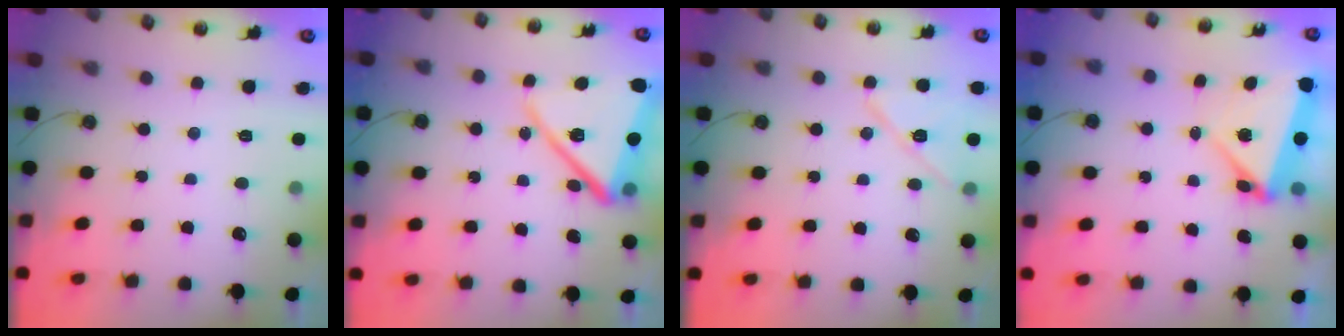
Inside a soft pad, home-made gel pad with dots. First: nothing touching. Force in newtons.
{"total": 16.9, "press": 16.8, "slide": 2.0}
{"total": 11.6, "press": 11.5, "slide": 1.5}
{"total": 5.8, "press": 5.1, "slide": 2.8}